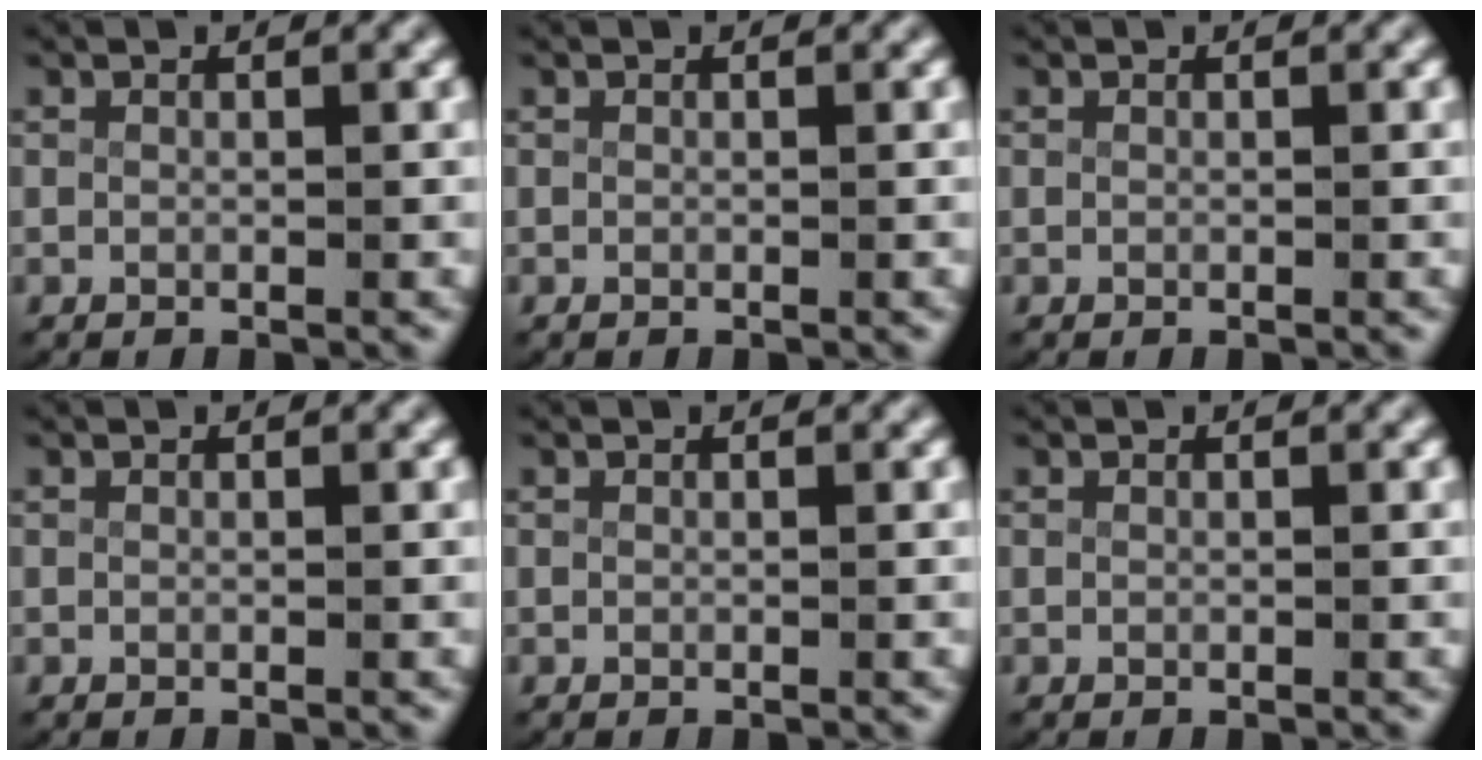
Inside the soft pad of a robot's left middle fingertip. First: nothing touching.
{"total": 0.0}
{"total": 0.0}
{"total": 0.0}
{"total": 0.0}
{"total": 0.0}